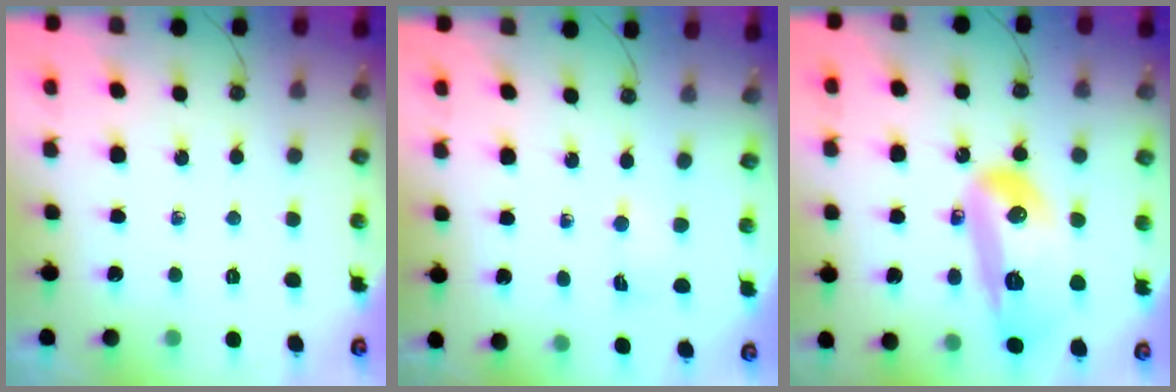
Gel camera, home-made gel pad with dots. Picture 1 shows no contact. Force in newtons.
{"total": 1.2, "press": 1.0, "slide": 0.6}
{"total": 21.5, "press": 20.7, "slide": 5.8}